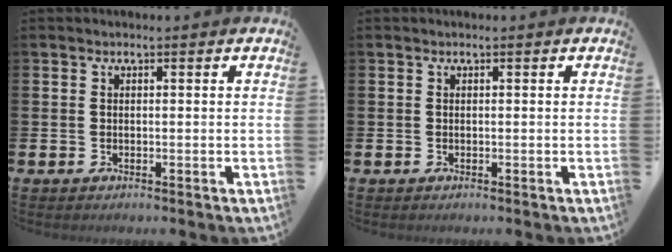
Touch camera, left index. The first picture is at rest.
{"total": 0.0}